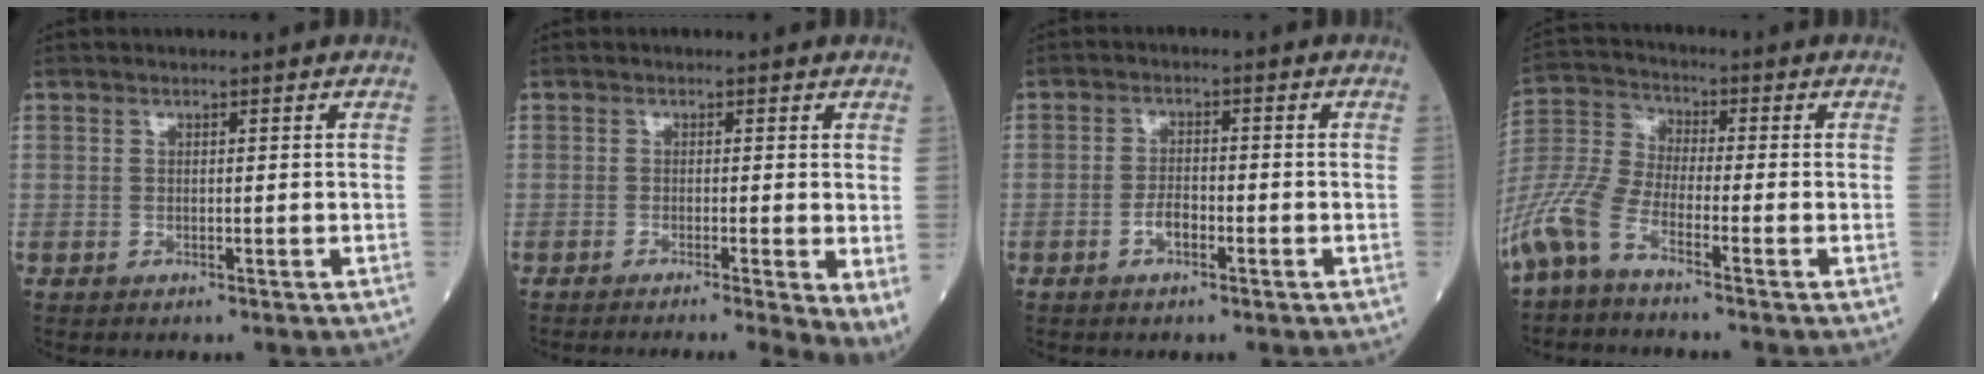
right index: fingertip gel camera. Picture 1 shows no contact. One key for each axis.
{"total": 5.3, "fx": -2.7, "fy": 0.0, "fz": 4.5, "tx": -0.045, "ty": -0.014, "tz": -0.045}
{"total": 2.5, "fx": -1.2, "fy": 1.0, "fz": 1.9, "tx": -0.033, "ty": 0.004, "tz": -0.024}
{"total": 9.5, "fx": -6.4, "fy": 2.1, "fz": 6.6, "tx": -0.170, "ty": -0.009, "tz": -0.141}